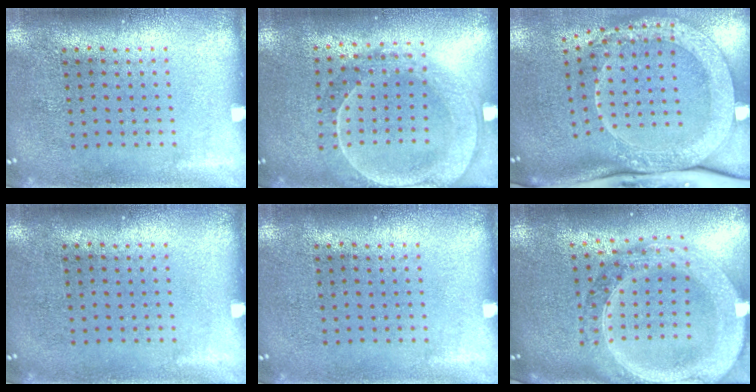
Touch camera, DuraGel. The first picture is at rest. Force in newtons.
{"total": 2.0, "press": 1.9, "slide": 0.7}
{"total": 3.3, "press": 2.3, "slide": 2.4}
{"total": 0.0}
{"total": 0.0}
{"total": 3.3, "press": 2.7, "slide": 1.9}